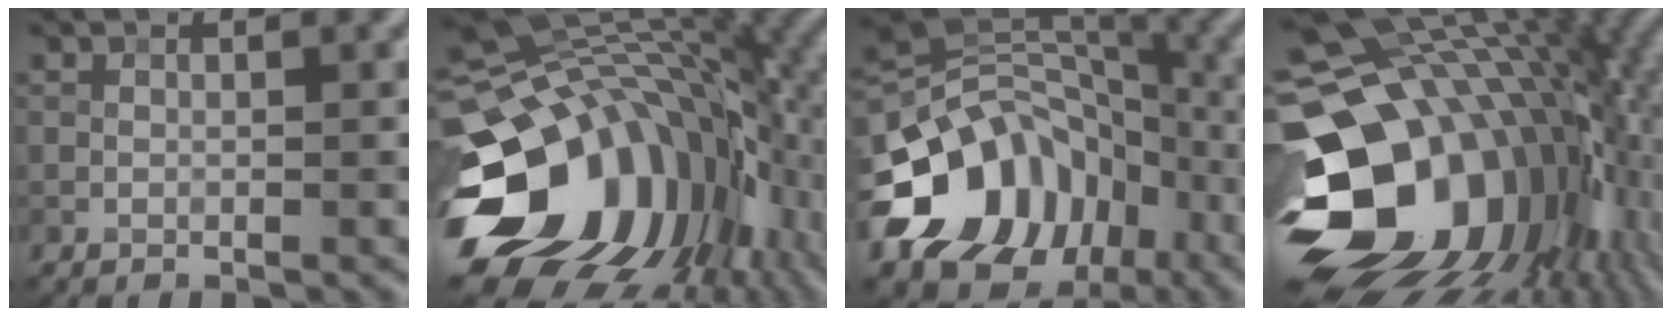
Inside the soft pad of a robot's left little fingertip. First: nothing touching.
{"total": 17.4, "force": [-3.8, 12.4, 11.6], "torque": [-0.214, -0.012, -0.063]}
{"total": 13.8, "force": [-5.8, 10.3, 7.2], "torque": [-0.140, 0.003, -0.112]}
{"total": 20.4, "force": [-1.7, 14.6, 14.0], "torque": [-0.263, -0.022, -0.017]}